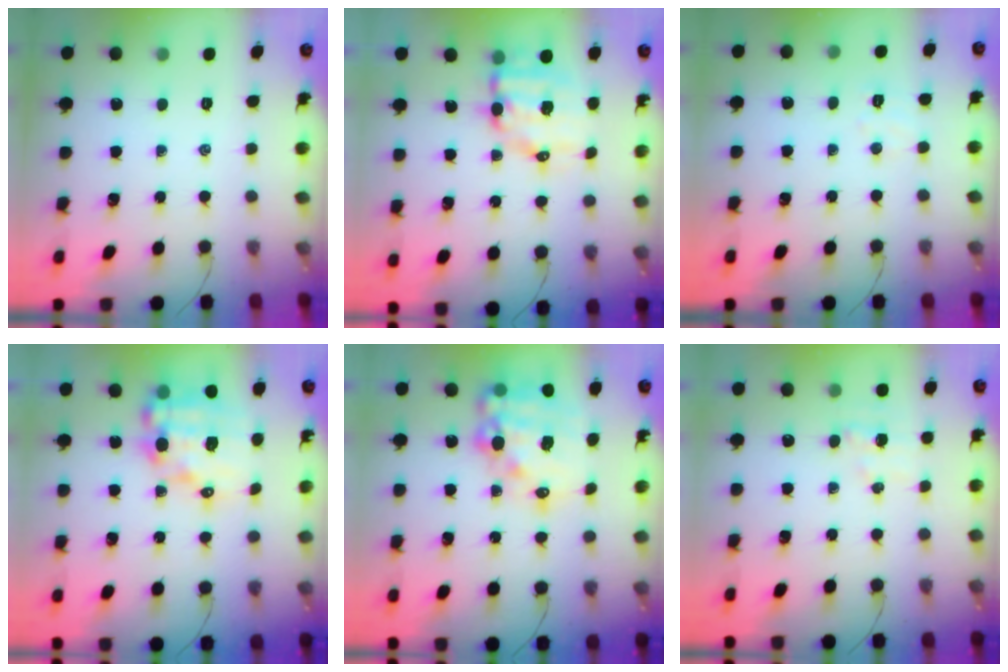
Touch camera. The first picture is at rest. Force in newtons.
{"total": 9.8, "press": 9.7, "slide": 1.8}
{"total": 5.0, "press": 4.9, "slide": 1.2}
{"total": 14.5, "press": 14.1, "slide": 3.5}
{"total": 17.2, "press": 16.8, "slide": 3.8}
{"total": 3.5, "press": 3.3, "slide": 1.1}